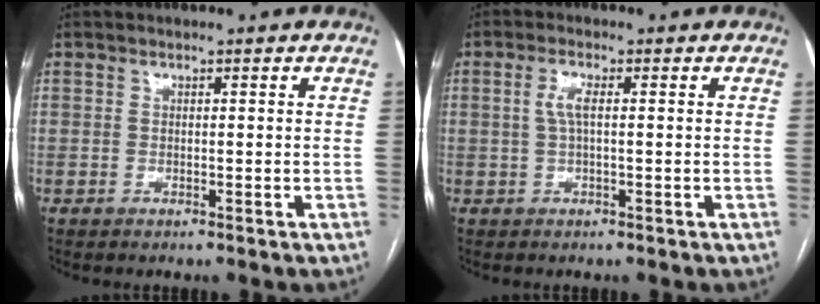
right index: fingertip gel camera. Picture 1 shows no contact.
{"total": 2.7, "force": [0.4, 0.6, 2.6], "torque": [-0.057, 0.004, 0.008]}